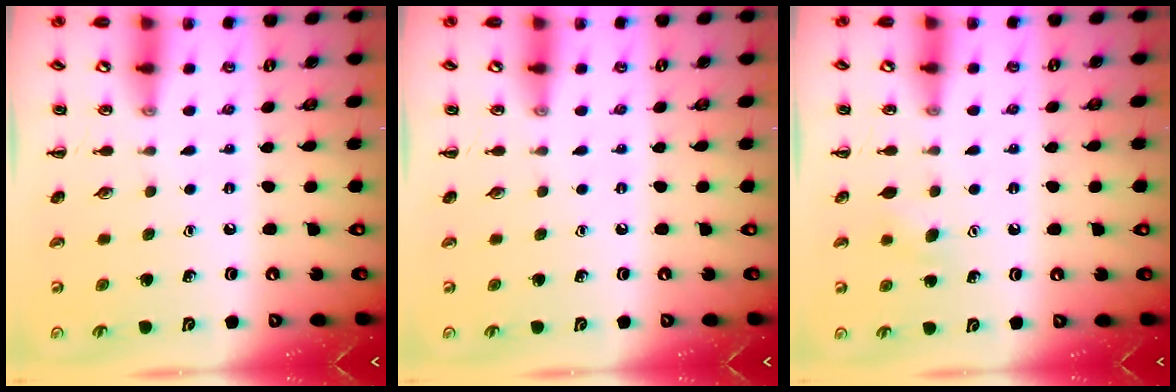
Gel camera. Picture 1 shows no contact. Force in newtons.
{"total": 0.0}
{"total": 4.4, "press": 4.2, "slide": 1.0}